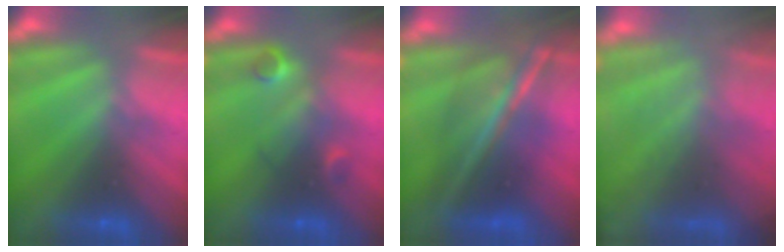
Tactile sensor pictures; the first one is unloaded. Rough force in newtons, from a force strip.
{"total": 2.9}
{"total": 7.8}
{"total": 7.8}